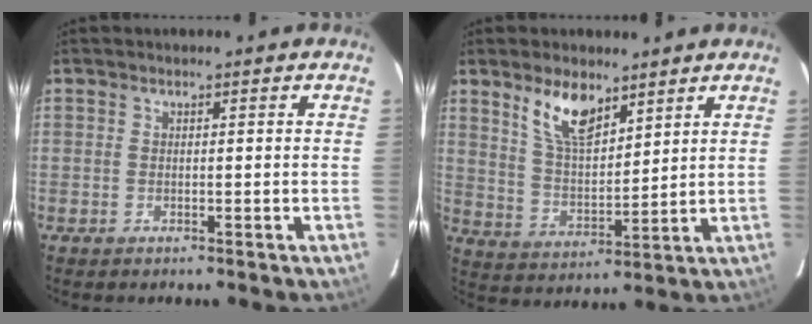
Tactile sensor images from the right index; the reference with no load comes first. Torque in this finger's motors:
{"motor_torque": [0.65, 0.55, 0.40, 0.11]}